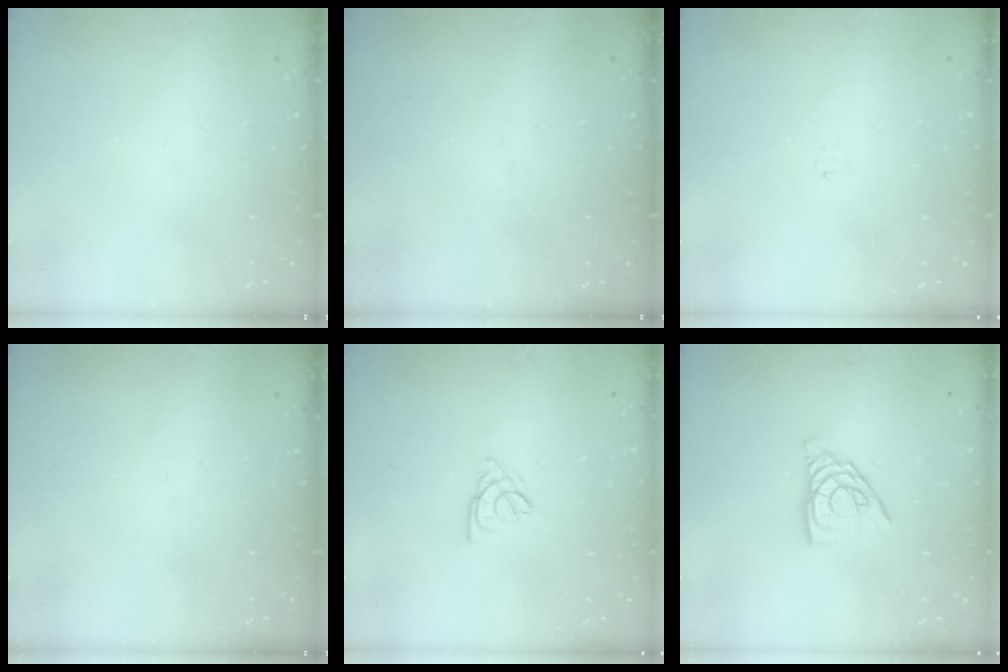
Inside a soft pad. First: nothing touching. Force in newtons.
{"total": 0.0}
{"total": 1.2, "press": 1.1, "slide": 0.2}
{"total": 0.0}
{"total": 1.6, "press": 1.5, "slide": 0.5}
{"total": 9.8, "press": 9.8, "slide": 0.9}